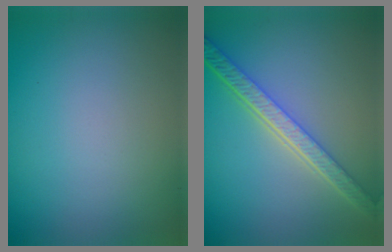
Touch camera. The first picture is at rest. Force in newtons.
{"total": 5.1, "press": 4.0, "slide": 3.1}